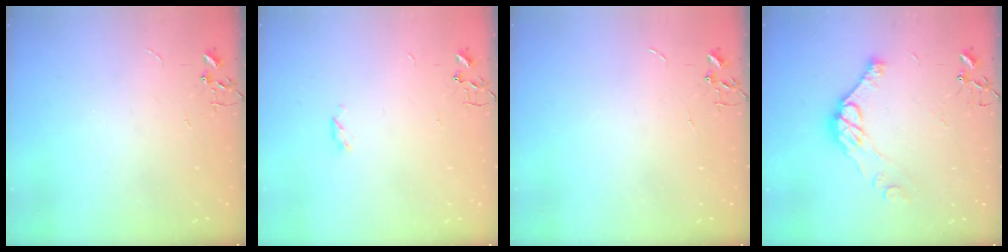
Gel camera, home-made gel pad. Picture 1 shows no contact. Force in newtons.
{"total": 3.6, "press": 3.5, "slide": 0.5}
{"total": 0.0}
{"total": 11.5, "press": 11.4, "slide": 0.8}